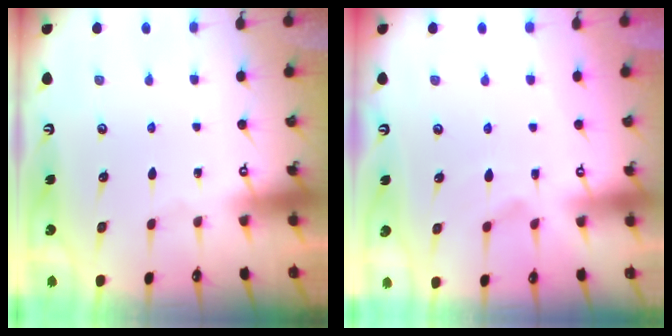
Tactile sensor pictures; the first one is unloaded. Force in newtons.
{"total": 1.5, "press": 0.9, "slide": 1.2}